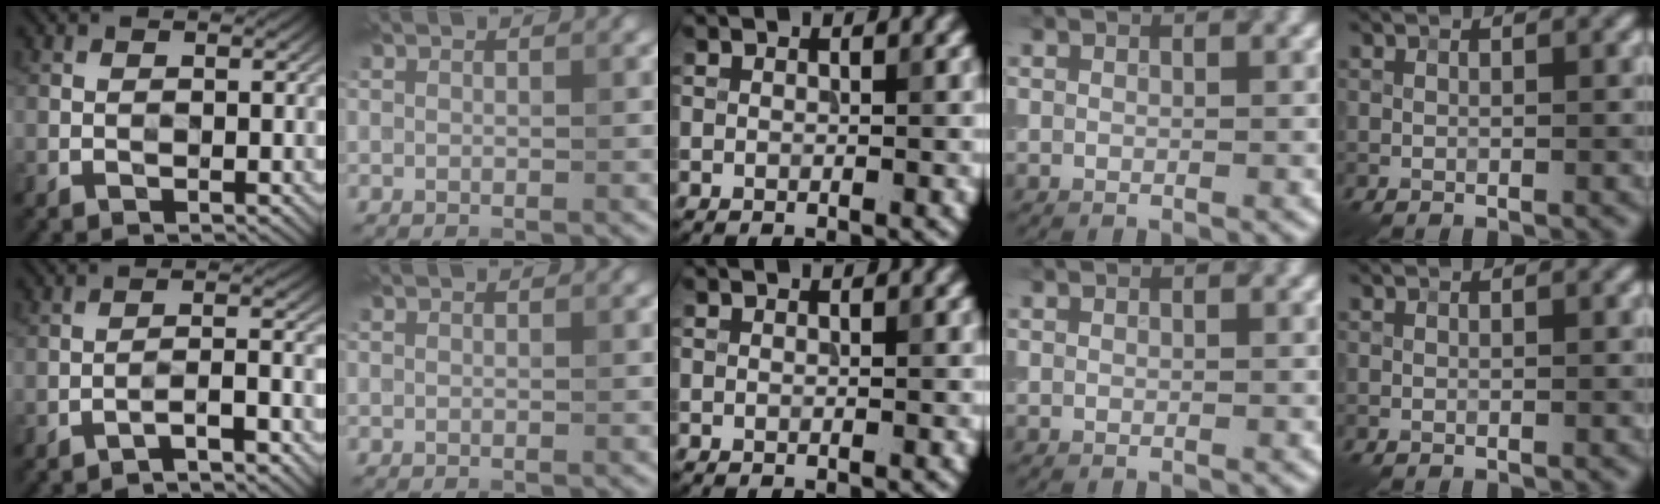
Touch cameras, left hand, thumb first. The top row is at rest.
{"thumb": {"total": 3.9, "force": [-2.9, 0.5, 2.5], "torque": [-0.041, 0.016, -0.057]}}